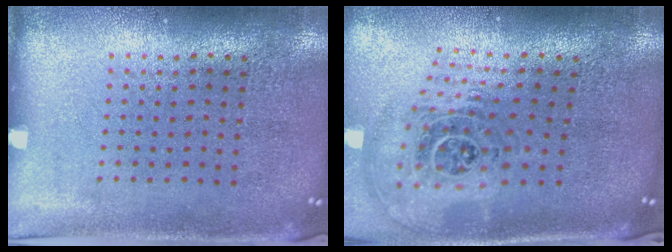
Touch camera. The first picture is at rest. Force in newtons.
{"total": 1.9, "press": 1.5, "slide": 1.2}